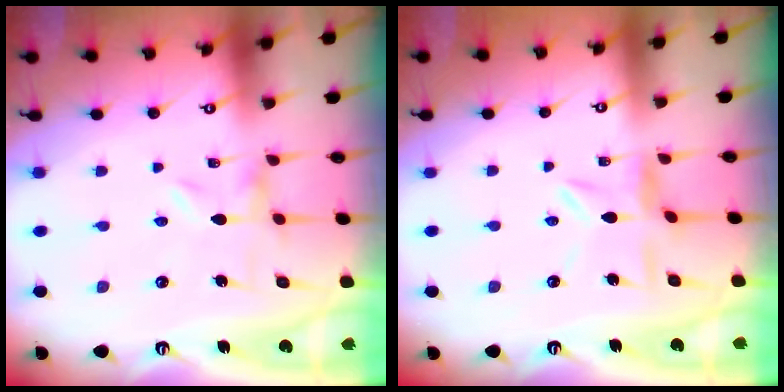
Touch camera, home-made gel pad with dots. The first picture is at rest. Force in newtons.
{"total": 5.4, "press": 5.4, "slide": 0.5}